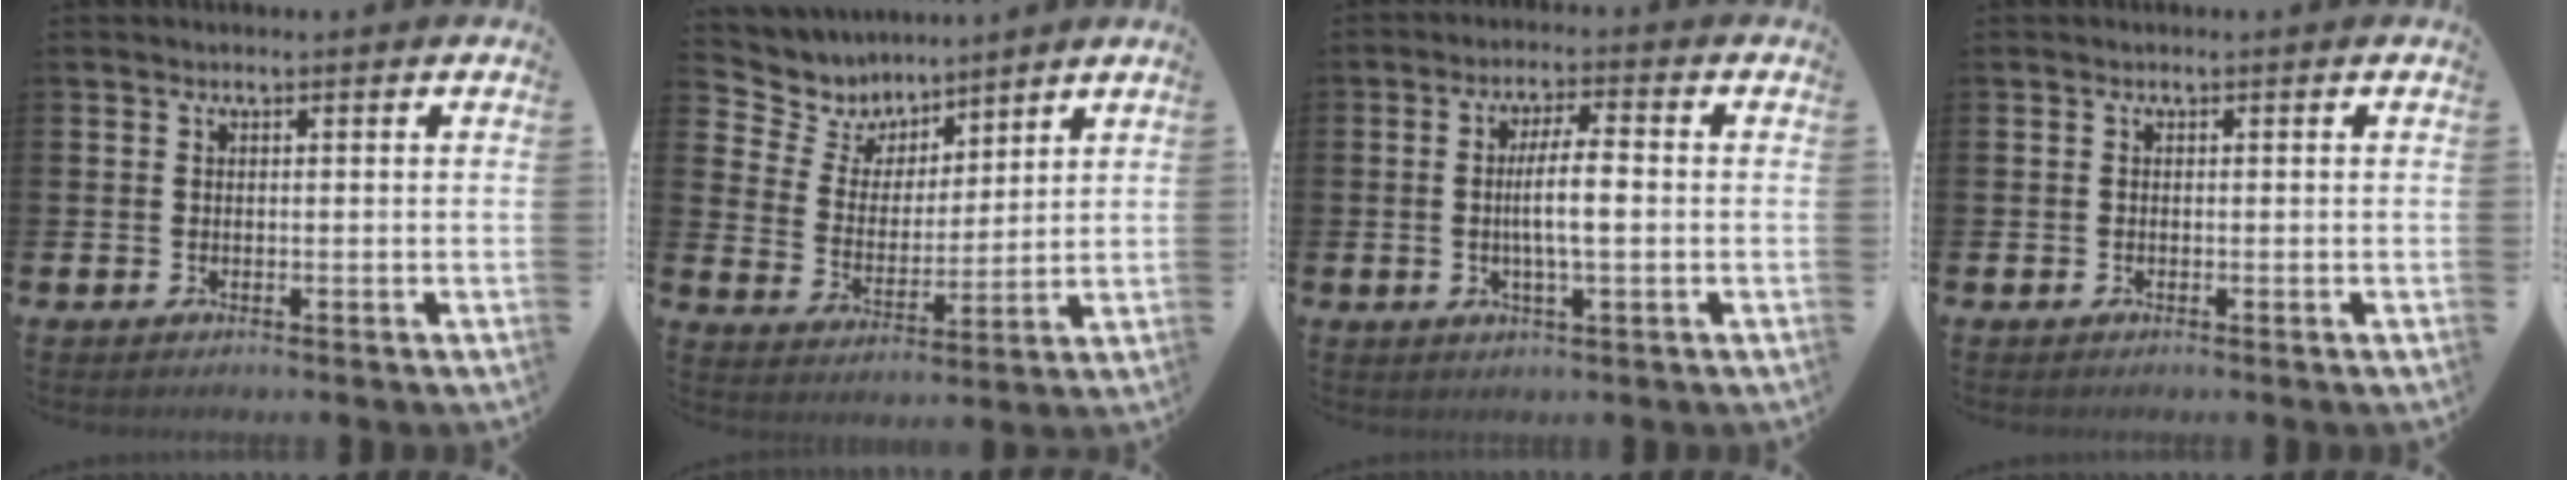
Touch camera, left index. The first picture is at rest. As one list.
[{"total": 6.3, "force": [5.4, 3.1, 0.1], "torque": [-0.044, -0.042, 0.096]}, {"total": 5.7, "force": [-0.2, 1.1, 5.6], "torque": [-0.090, 0.002, -0.008]}, {"total": 0.0}]